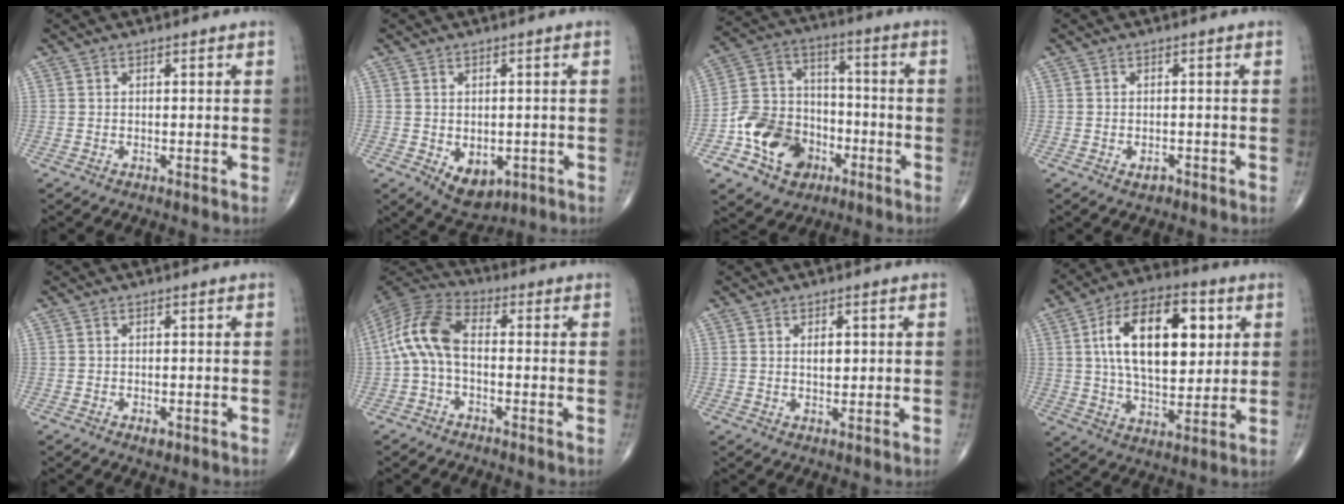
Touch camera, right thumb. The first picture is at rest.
{"total": 6.7, "force": [-1.9, 4.5, 4.6], "torque": [-0.048, -0.001, -0.012]}
{"total": 15.5, "force": [-6.6, 12.0, 7.3], "torque": [-0.093, 0.064, -0.115]}
{"total": 1.7, "force": [-0.9, 1.1, 0.9], "torque": [-0.013, 0.004, -0.011]}
{"total": 1.3, "force": [-0.6, 0.8, 0.9], "torque": [-0.013, -0.001, -0.007]}
{"total": 10.7, "force": [-0.8, 5.9, 8.9], "torque": [-0.184, 0.031, -0.027]}
{"total": 2.6, "force": [0.6, 1.4, 2.0], "torque": [-0.026, -0.003, 0.010]}
{"total": 20.4, "force": [5.0, 10.6, 16.6], "torque": [-0.246, -0.004, 0.081]}